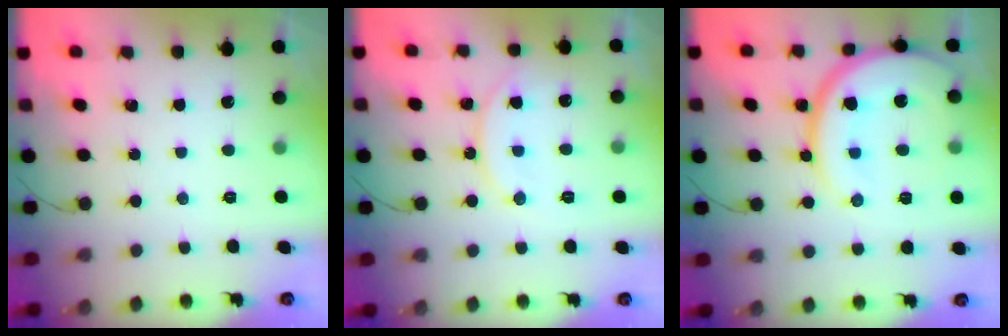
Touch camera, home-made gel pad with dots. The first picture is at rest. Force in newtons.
{"total": 11.4, "press": 11.4, "slide": 0.7}
{"total": 18.1, "press": 18.0, "slide": 2.4}